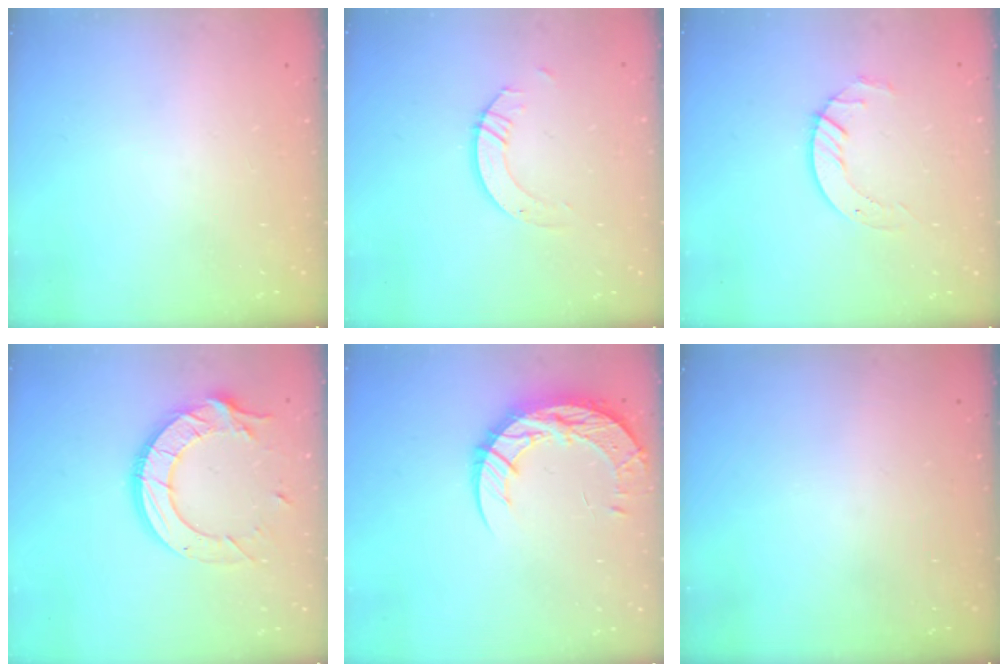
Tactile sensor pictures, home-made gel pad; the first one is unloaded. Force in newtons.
{"total": 3.9, "press": 3.9, "slide": 0.3}
{"total": 5.7, "press": 5.7, "slide": 0.4}
{"total": 15.2, "press": 15.2, "slide": 1.3}
{"total": 13.9, "press": 13.8, "slide": 1.0}
{"total": 0.0}